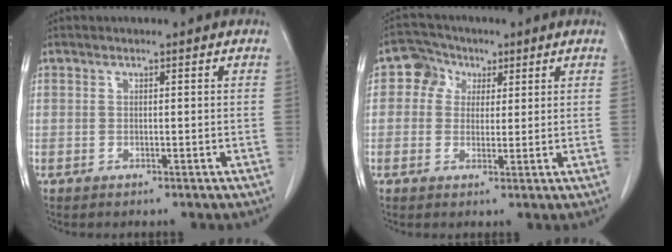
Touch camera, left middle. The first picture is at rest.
{"total": 4.9, "force": [1.8, 4.3, 1.6], "torque": [-0.028, 0.023, 0.031]}